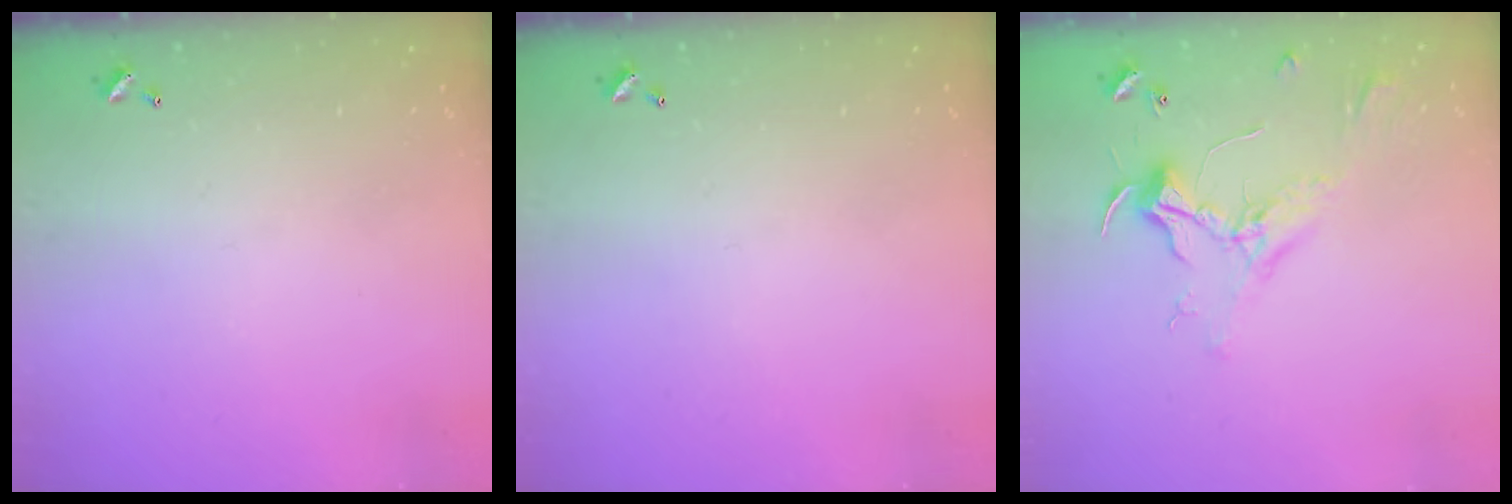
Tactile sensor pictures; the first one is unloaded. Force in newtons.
{"total": 0.0}
{"total": 2.5, "press": 2.3, "slide": 0.8}